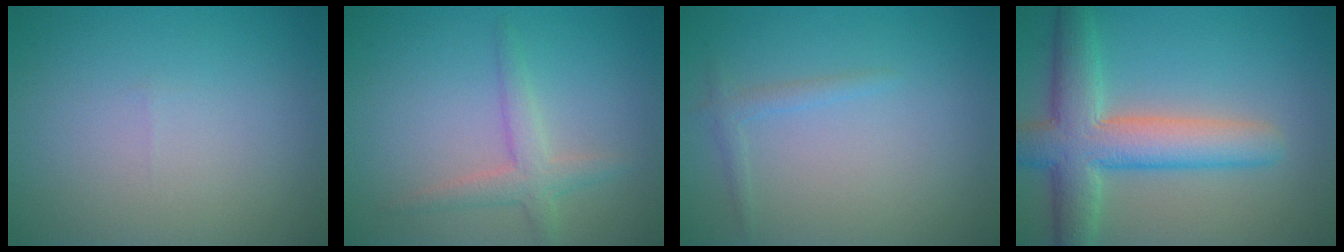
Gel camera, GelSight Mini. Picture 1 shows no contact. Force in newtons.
{"total": 2.5, "press": 2.5, "slide": 0.2}
{"total": 1.1, "press": 1.1, "slide": 0.0}
{"total": 7.5, "press": 7.5, "slide": 0.2}